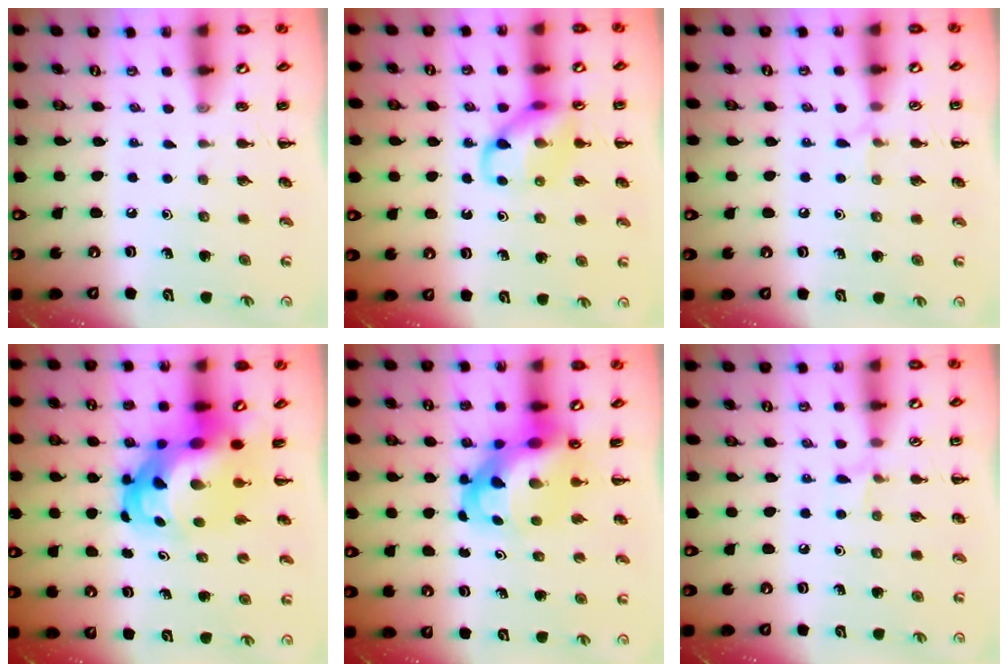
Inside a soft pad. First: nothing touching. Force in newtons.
{"total": 10.9, "press": 10.9, "slide": 0.9}
{"total": 4.4, "press": 4.1, "slide": 1.6}
{"total": 9.6, "press": 9.2, "slide": 2.9}
{"total": 8.2, "press": 7.9, "slide": 2.3}
{"total": 4.6, "press": 4.2, "slide": 1.8}